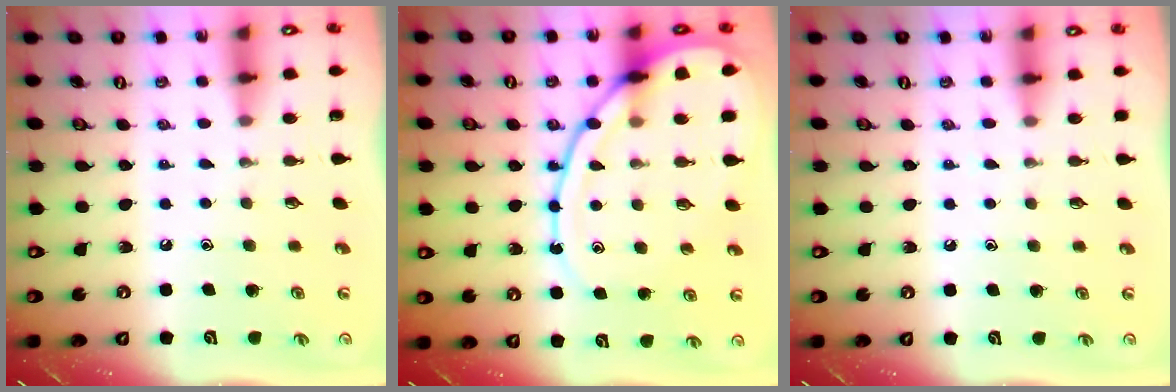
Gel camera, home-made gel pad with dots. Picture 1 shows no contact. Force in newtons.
{"total": 15.1, "press": 15.0, "slide": 1.5}
{"total": 2.9, "press": 2.9, "slide": 0.5}